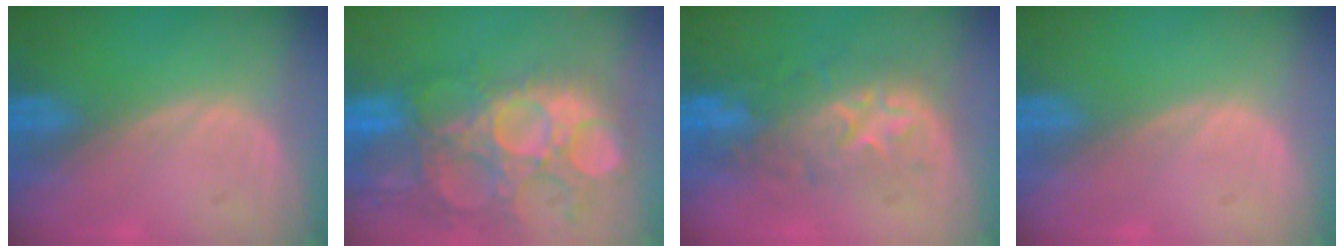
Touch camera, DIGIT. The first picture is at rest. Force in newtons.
{"total": 15.0, "press": 12.6, "slide": 8.2}
{"total": 8.6, "press": 8.6, "slide": 0.5}
{"total": 0.0}